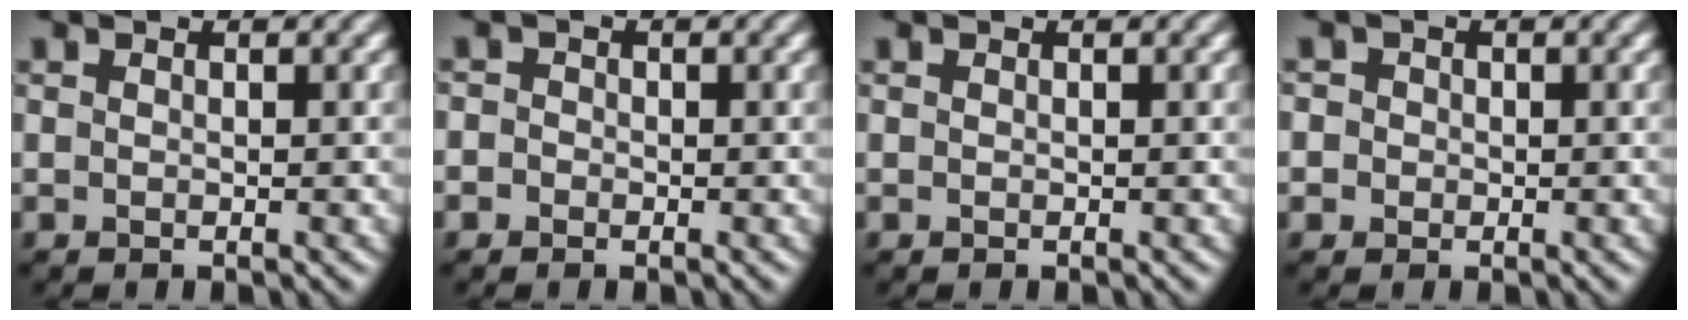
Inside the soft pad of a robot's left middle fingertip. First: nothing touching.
{"total": 1.2, "force": [-0.4, 1.2, 0.2], "torque": [0.020, 0.008, -0.027]}
{"total": 0.0}
{"total": 2.2, "force": [0.1, 2.1, 0.5], "torque": [0.011, 0.017, -0.020]}